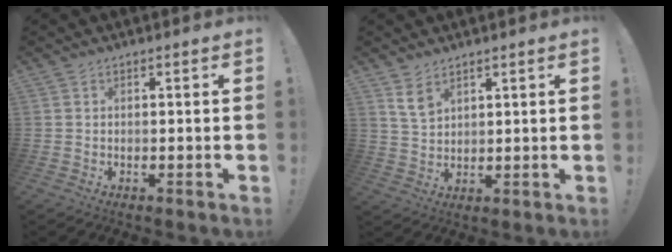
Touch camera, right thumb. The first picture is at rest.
{"total": 5.8, "force": [3.7, 3.5, 2.8], "torque": [-0.040, -0.018, 0.071]}